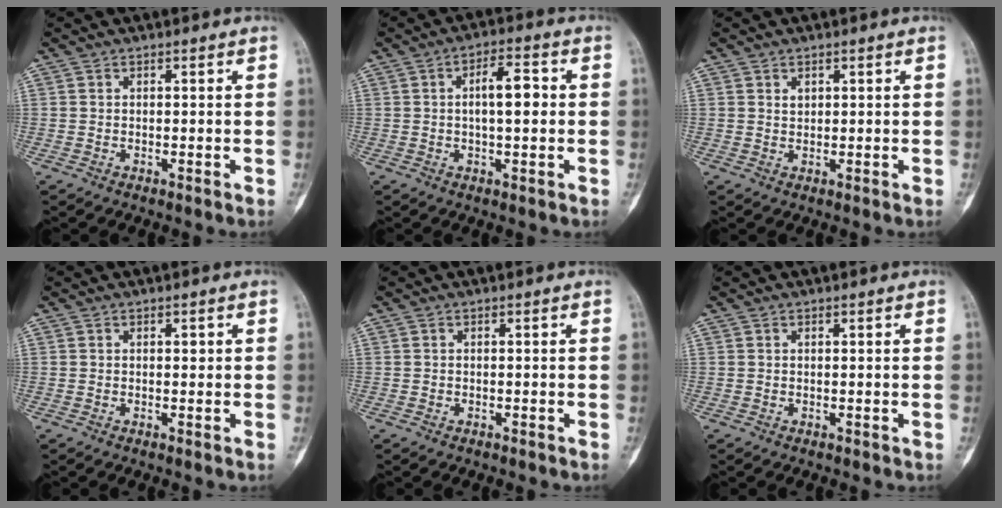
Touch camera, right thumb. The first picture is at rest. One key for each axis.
{"total": 6.9, "fx": 0.4, "fy": 2.7, "fz": 6.3, "tx": -0.093, "ty": 0.010, "tz": 0.000}
{"total": 1.2, "fx": 0.6, "fy": 0.8, "fz": 0.6, "tx": 0.000, "ty": -0.003, "tz": 0.011}
{"total": 1.1, "fx": 0.4, "fy": 0.6, "fz": 0.9, "tx": -0.004, "ty": 0.000, "tz": 0.005}
{"total": 0.0}
{"total": 0.0}